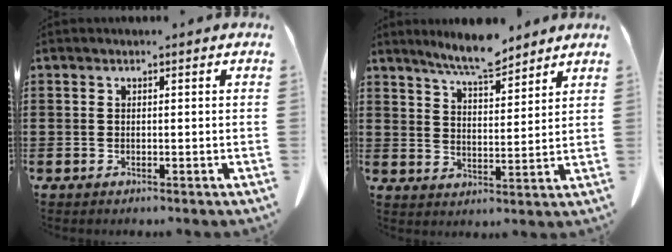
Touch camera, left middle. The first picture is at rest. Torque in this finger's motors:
{"motor_torque": [0.49, 0.33, 0.34, 0.11]}